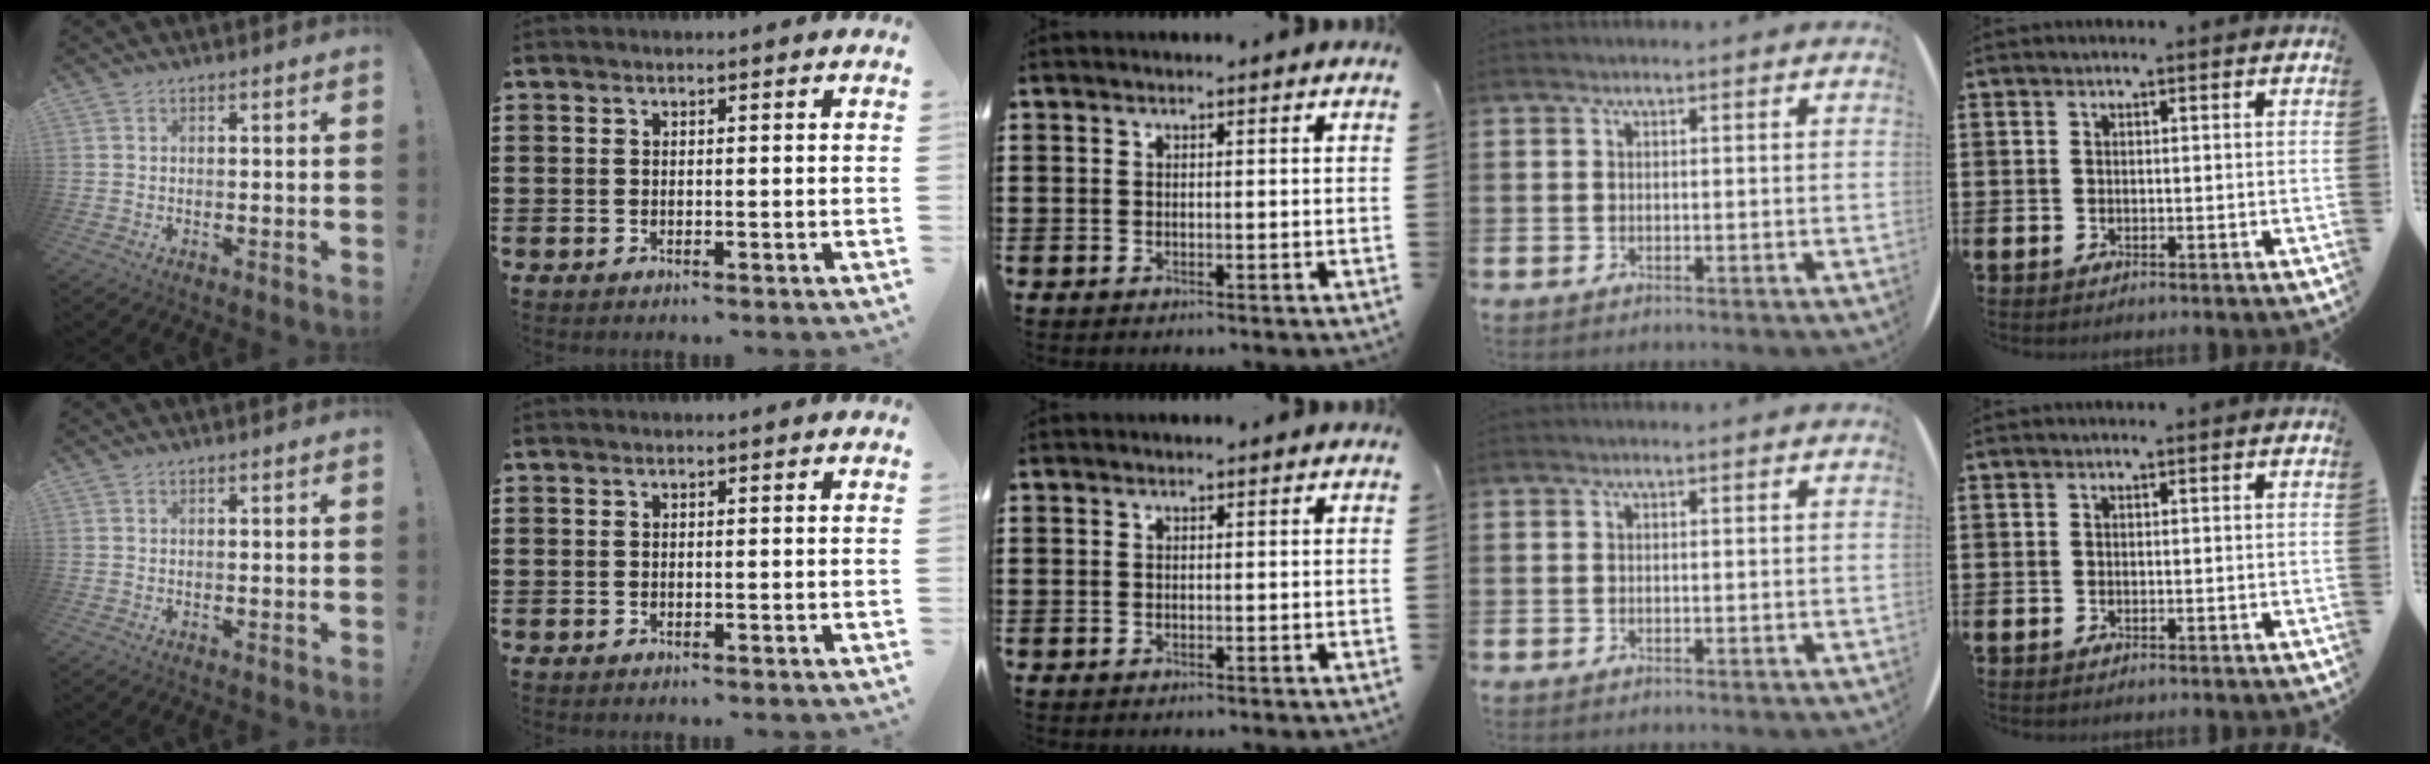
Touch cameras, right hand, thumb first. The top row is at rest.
{}